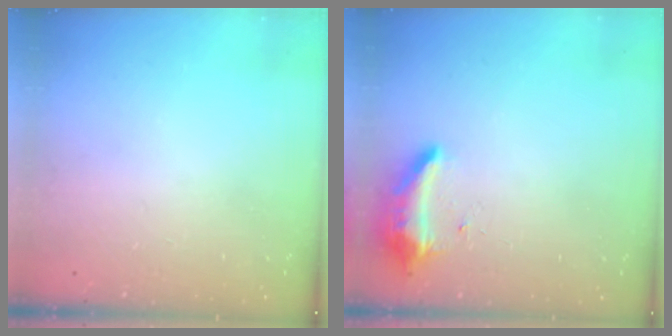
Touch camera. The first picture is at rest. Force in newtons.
{"total": 9.1, "press": 8.7, "slide": 2.6}